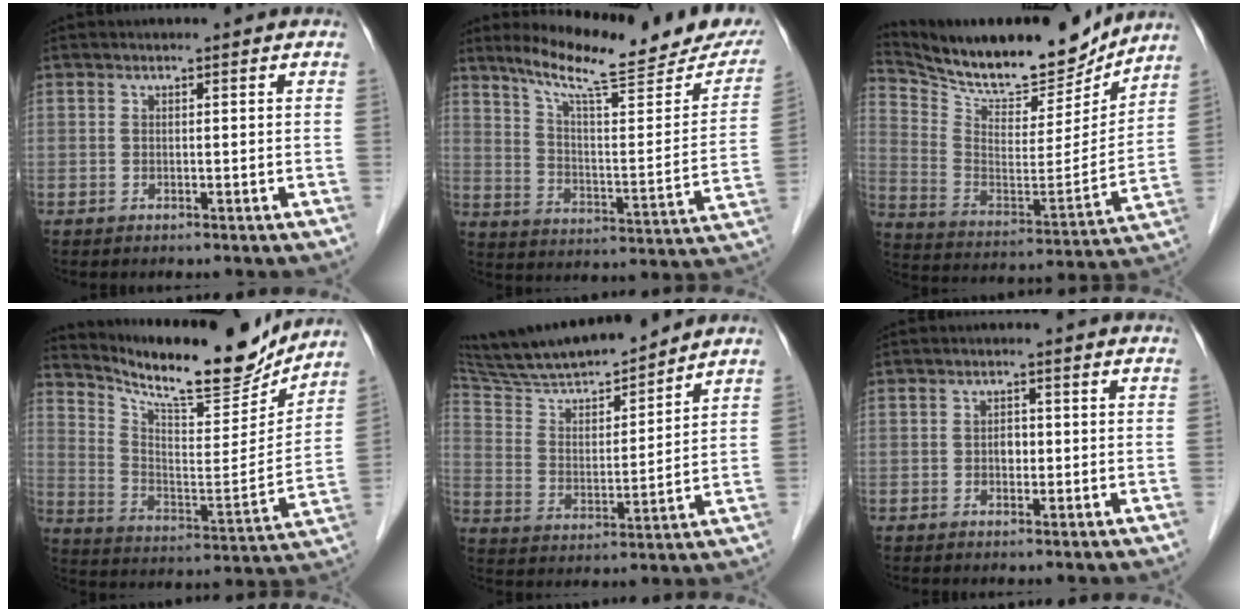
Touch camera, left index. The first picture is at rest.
{"total": 22.2, "force": [18.5, 3.1, 11.8], "torque": [-0.176, -0.029, 0.257]}
{"total": 20.3, "force": [18.4, 4.4, 7.6], "torque": [-0.145, -0.019, 0.295]}
{"total": 18.8, "force": [17.1, 2.7, 7.2], "torque": [-0.135, -0.031, 0.262]}
{"total": 18.2, "force": [16.5, 1.8, 7.5], "torque": [-0.135, 0.006, 0.285]}
{"total": 1.7, "force": [-0.2, 1.2, 1.2], "torque": [-0.018, 0.005, -0.004]}